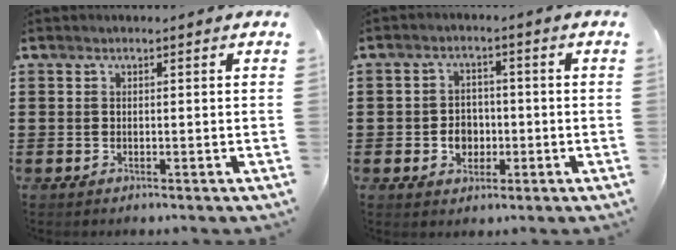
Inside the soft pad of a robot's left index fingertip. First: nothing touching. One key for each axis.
{"total": 3.7, "fx": -0.8, "fy": 3.1, "fz": 1.9, "tx": -0.036, "ty": 0.001, "tz": -0.019}